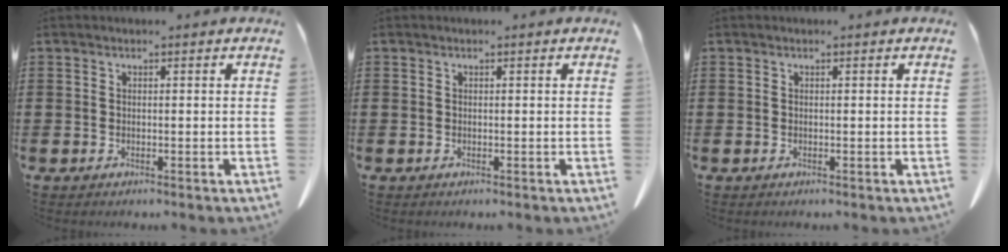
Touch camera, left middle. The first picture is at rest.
{"total": 0.0}
{"total": 0.0}